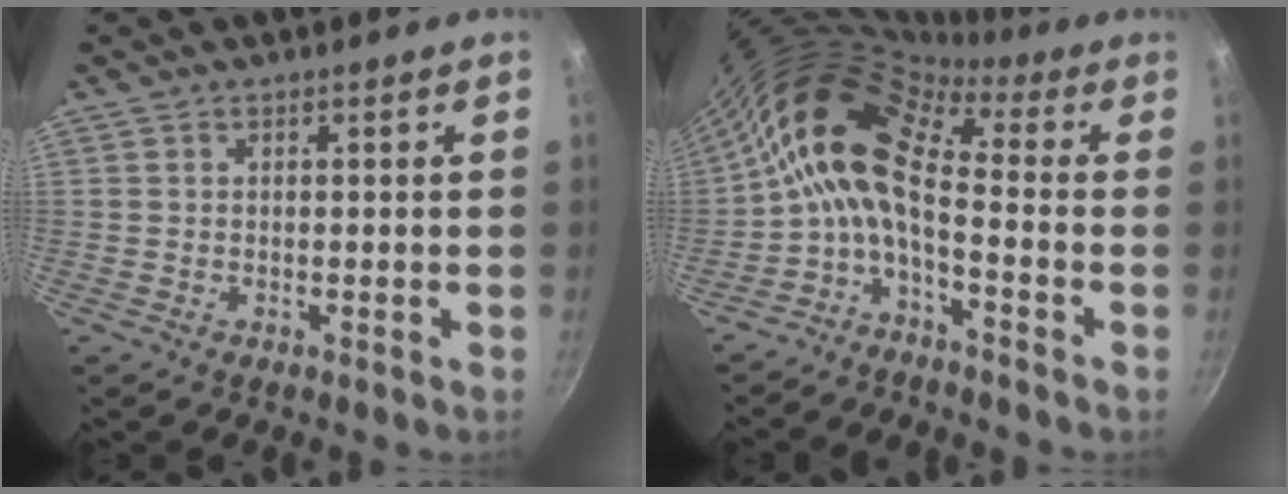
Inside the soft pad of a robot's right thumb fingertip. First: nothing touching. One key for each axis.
{"total": 12.3, "fx": -0.7, "fy": 6.0, "fz": 10.7, "tx": -0.205, "ty": 0.032, "tz": -0.032}